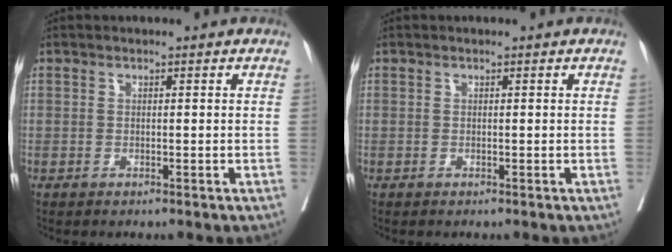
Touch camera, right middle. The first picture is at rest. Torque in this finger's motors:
{"motor_torque": [0.00, 0.27, -0.01, 0.00]}